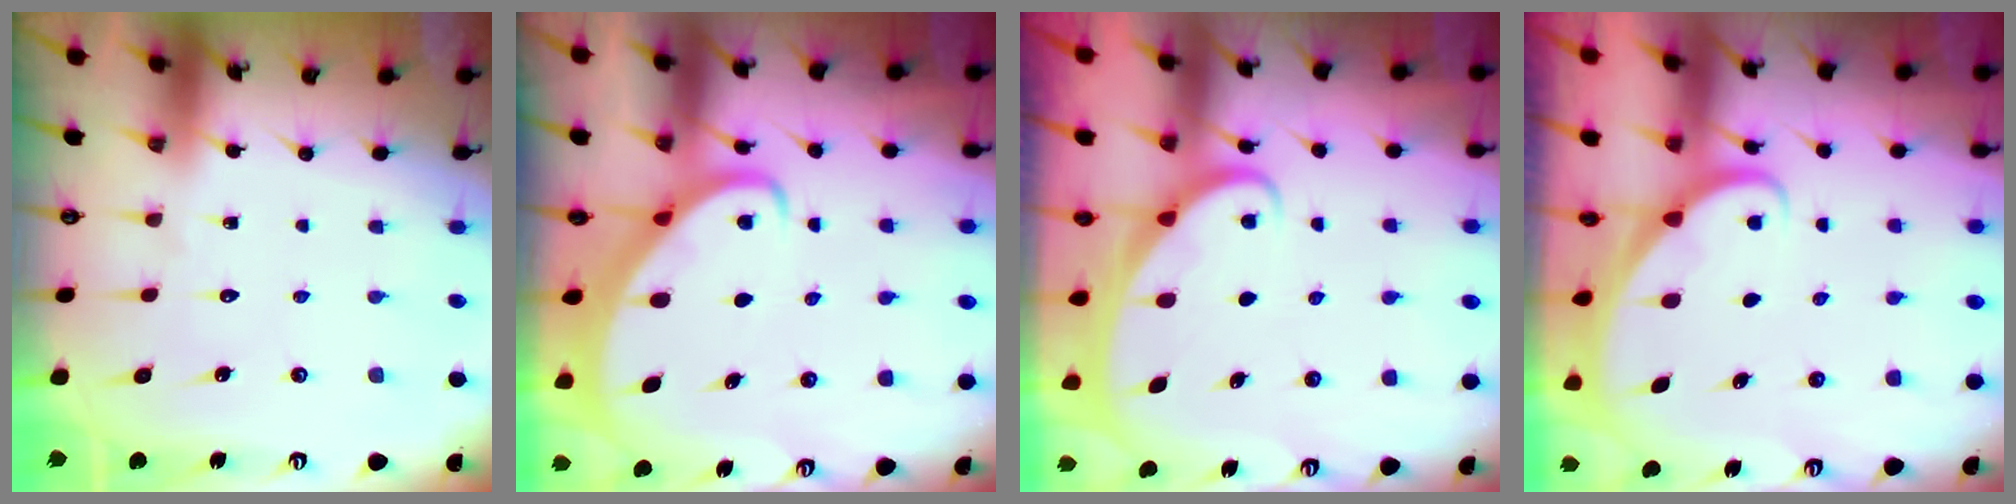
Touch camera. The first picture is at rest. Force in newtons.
{"total": 2.9, "press": 2.9, "slide": 0.3}
{"total": 2.0, "press": 2.0, "slide": 0.0}
{"total": 1.8, "press": 1.8, "slide": 0.1}